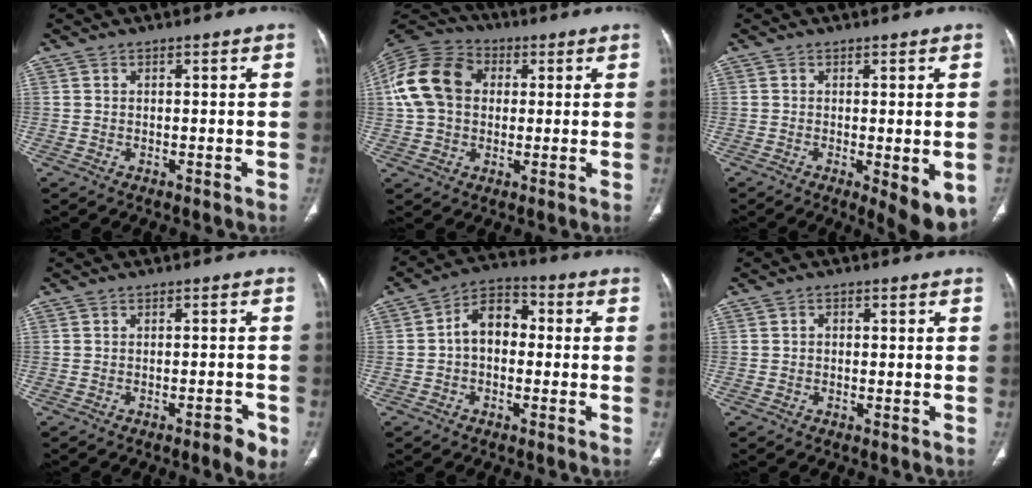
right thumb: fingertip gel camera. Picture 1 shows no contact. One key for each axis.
{"total": 15.7, "fx": 2.3, "fy": 12.0, "fz": 9.9, "tx": -0.193, "ty": 0.029, "tz": 0.035}
{"total": 8.2, "fx": -2.5, "fy": 2.4, "fz": 7.4, "tx": -0.096, "ty": -0.021, "tz": -0.033}
{"total": 3.6, "fx": -2.0, "fy": 1.0, "fz": 2.9, "tx": -0.034, "ty": 0.010, "tz": -0.025}
{"total": 8.3, "fx": -0.3, "fy": 5.8, "fz": 5.9, "tx": -0.076, "ty": 0.031, "tz": -0.020}
{"total": 1.2, "fx": -0.2, "fy": 1.0, "fz": 0.6, "tx": -0.004, "ty": 0.004, "tz": -0.007}